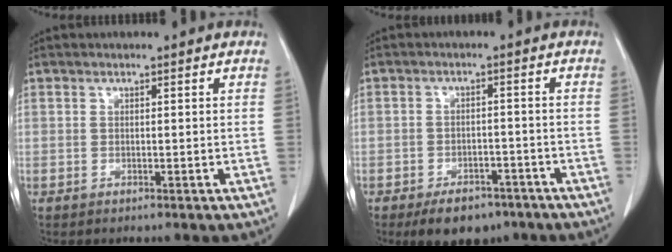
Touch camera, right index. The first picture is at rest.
{"total": 7.0, "force": [-5.1, 3.6, 3.2], "torque": [-0.048, 0.002, -0.074]}